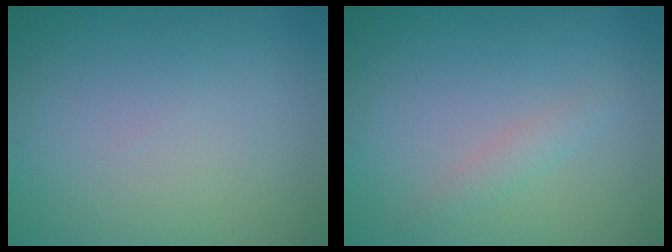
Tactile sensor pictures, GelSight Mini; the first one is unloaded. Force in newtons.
{"total": 1.2, "press": 1.2, "slide": 0.0}